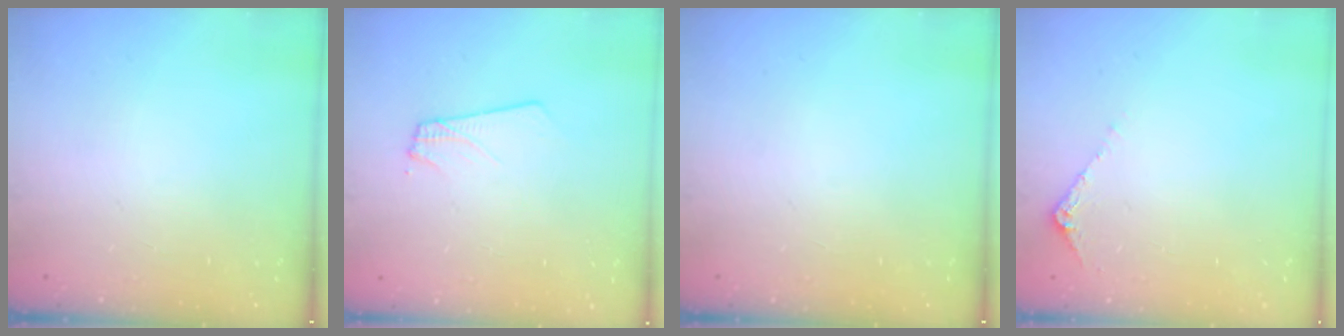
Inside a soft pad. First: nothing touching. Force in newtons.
{"total": 2.9, "press": 2.8, "slide": 0.3}
{"total": 0.0}
{"total": 6.0, "press": 5.9, "slide": 0.8}